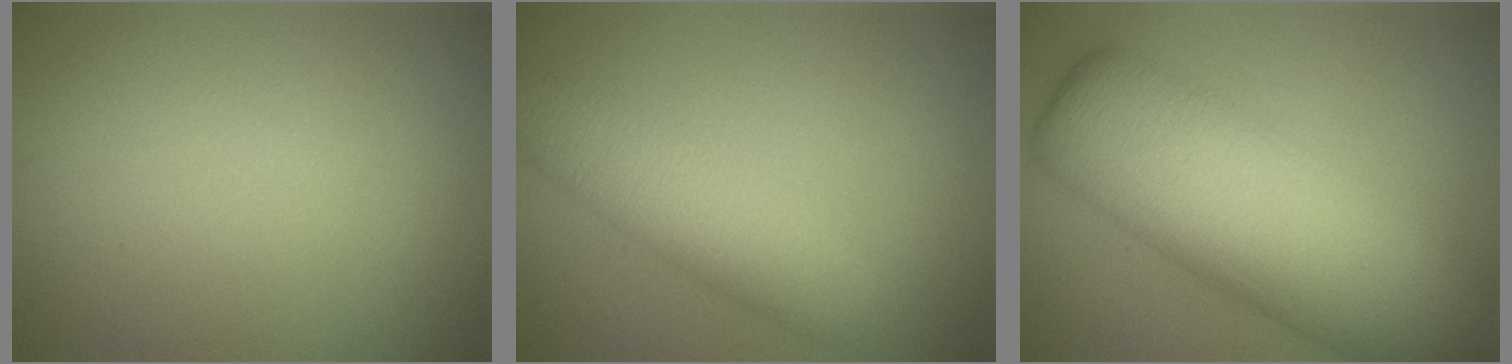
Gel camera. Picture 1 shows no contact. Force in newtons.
{"total": 4.2, "press": 4.2, "slide": 0.1}
{"total": 11.5, "press": 11.5, "slide": 0.1}